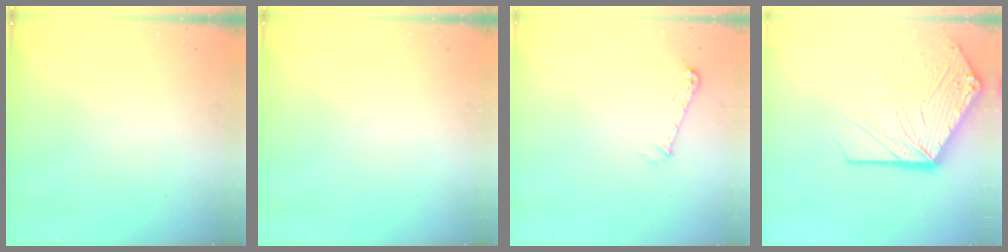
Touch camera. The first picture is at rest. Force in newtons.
{"total": 0.0}
{"total": 6.1, "press": 6.1, "slide": 0.6}
{"total": 20.3, "press": 20.1, "slide": 2.8}